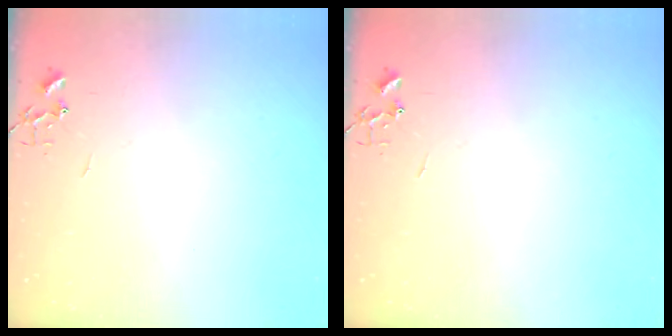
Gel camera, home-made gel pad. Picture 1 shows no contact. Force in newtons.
{"total": 0.0}